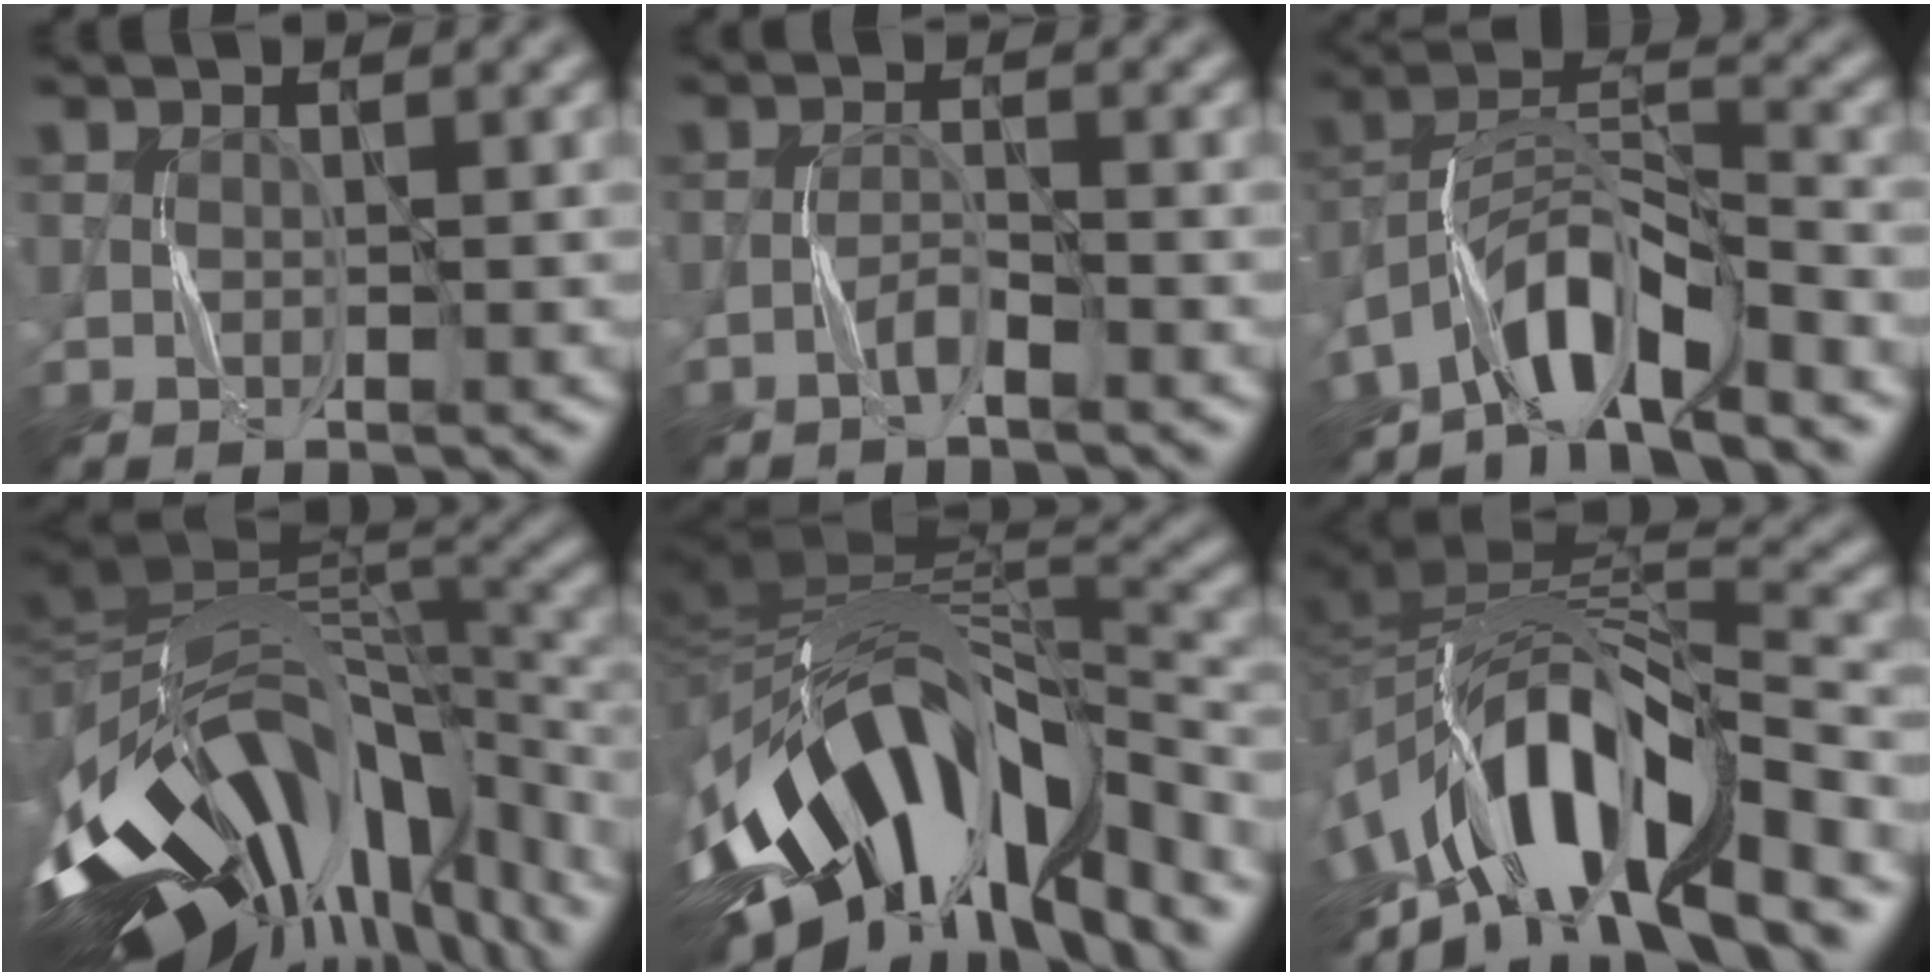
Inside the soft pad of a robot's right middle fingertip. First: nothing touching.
{"total": 1.8, "force": [-1.3, 0.2, 1.2], "torque": [-0.025, 0.009, -0.029]}
{"total": 7.4, "force": [-5.7, 1.9, 4.4], "torque": [-0.073, 0.009, -0.110]}
{"total": 16.6, "force": [-5.4, 8.6, 13.1], "torque": [-0.240, -0.030, -0.067]}
{"total": 15.3, "force": [-6.5, 8.4, 11.1], "torque": [-0.203, 0.002, -0.103]}
{"total": 13.2, "force": [-6.8, 4.9, 10.2], "torque": [-0.178, 0.013, -0.122]}